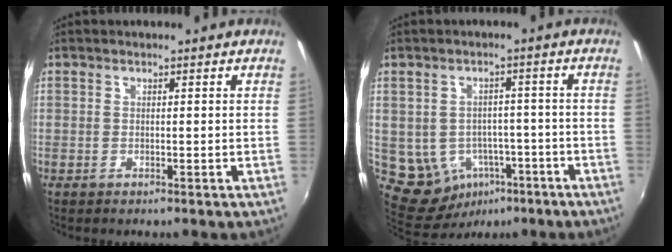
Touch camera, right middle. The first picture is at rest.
{"total": 10.2, "force": [-4.0, 8.4, 4.4], "torque": [-0.107, 0.006, -0.030]}